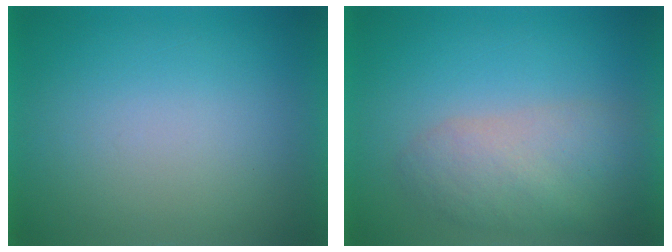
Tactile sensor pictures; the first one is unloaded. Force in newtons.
{"total": 5.7}